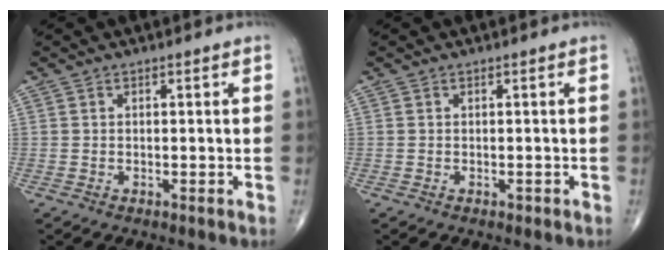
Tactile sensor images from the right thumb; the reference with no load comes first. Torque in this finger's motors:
{"motor_torque": [0.21, -0.07, 0.12, -0.18, -0.08]}